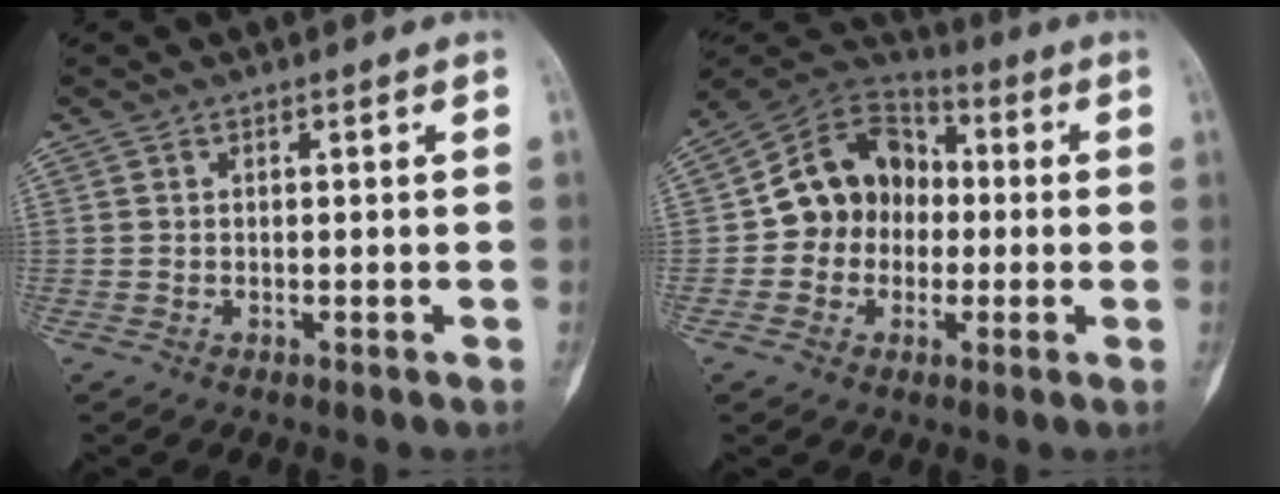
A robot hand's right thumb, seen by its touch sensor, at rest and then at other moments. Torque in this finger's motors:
{"motor_torque": [1.02, 1.18, 0.87, -0.25, 0.06]}